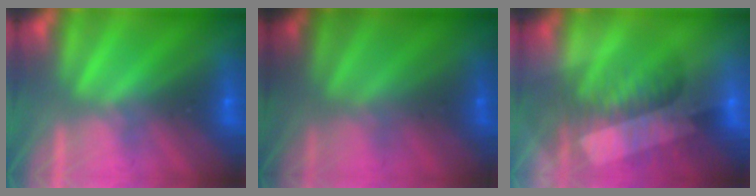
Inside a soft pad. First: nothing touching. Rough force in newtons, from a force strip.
{"total": 1.5}
{"total": 3.3}